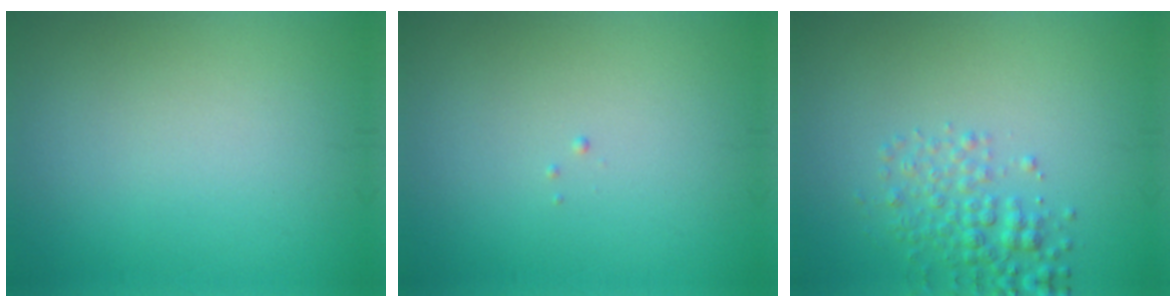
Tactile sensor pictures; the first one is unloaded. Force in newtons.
{"total": 0.0}
{"total": 2.6, "press": 2.6, "slide": 0.1}